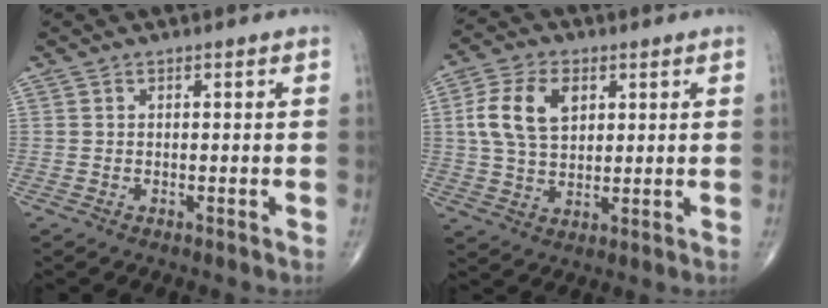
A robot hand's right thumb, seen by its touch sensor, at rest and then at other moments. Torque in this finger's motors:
{"motor_torque": [-0.54, 0.62, 0.88, 0.21, 0.07]}